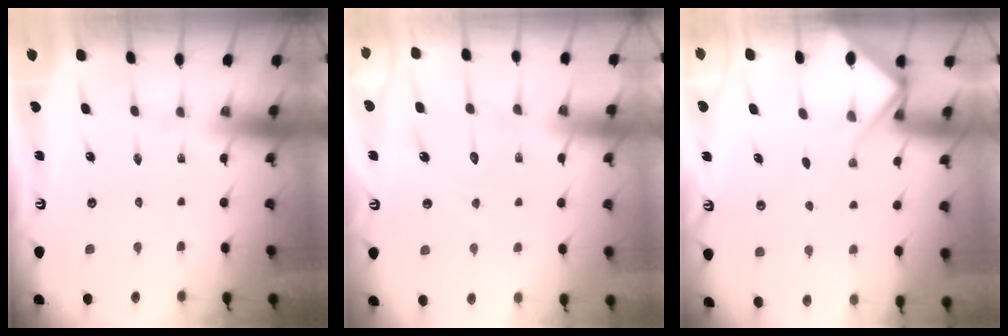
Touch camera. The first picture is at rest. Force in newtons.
{"total": 12.0, "press": 12.0, "slide": 1.1}
{"total": 6.6, "press": 6.6, "slide": 0.6}